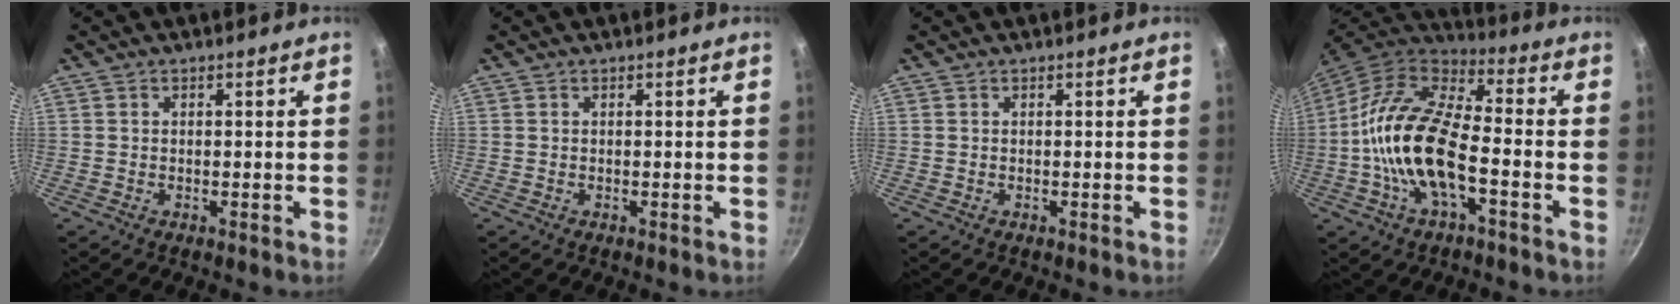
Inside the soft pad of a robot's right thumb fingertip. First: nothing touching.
{"total": 0.0}
{"total": 0.0}
{"total": 17.7, "force": [-3.8, 8.1, 15.3], "torque": [-0.283, 0.037, -0.085]}